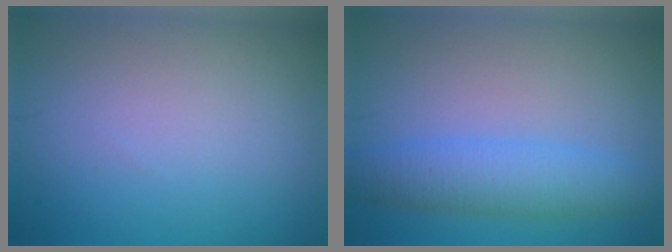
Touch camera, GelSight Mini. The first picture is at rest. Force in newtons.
{"total": 4.7, "press": 4.7, "slide": 0.1}